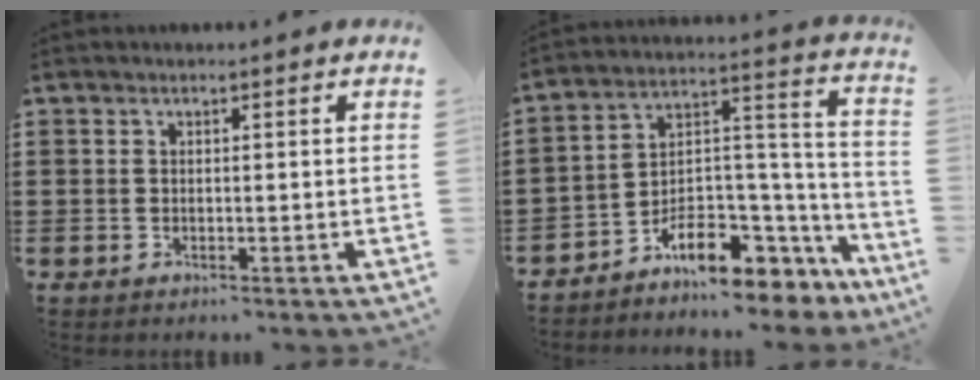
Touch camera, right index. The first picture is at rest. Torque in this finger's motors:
{"motor_torque": [-0.65, 1.16, -0.51, -0.21]}